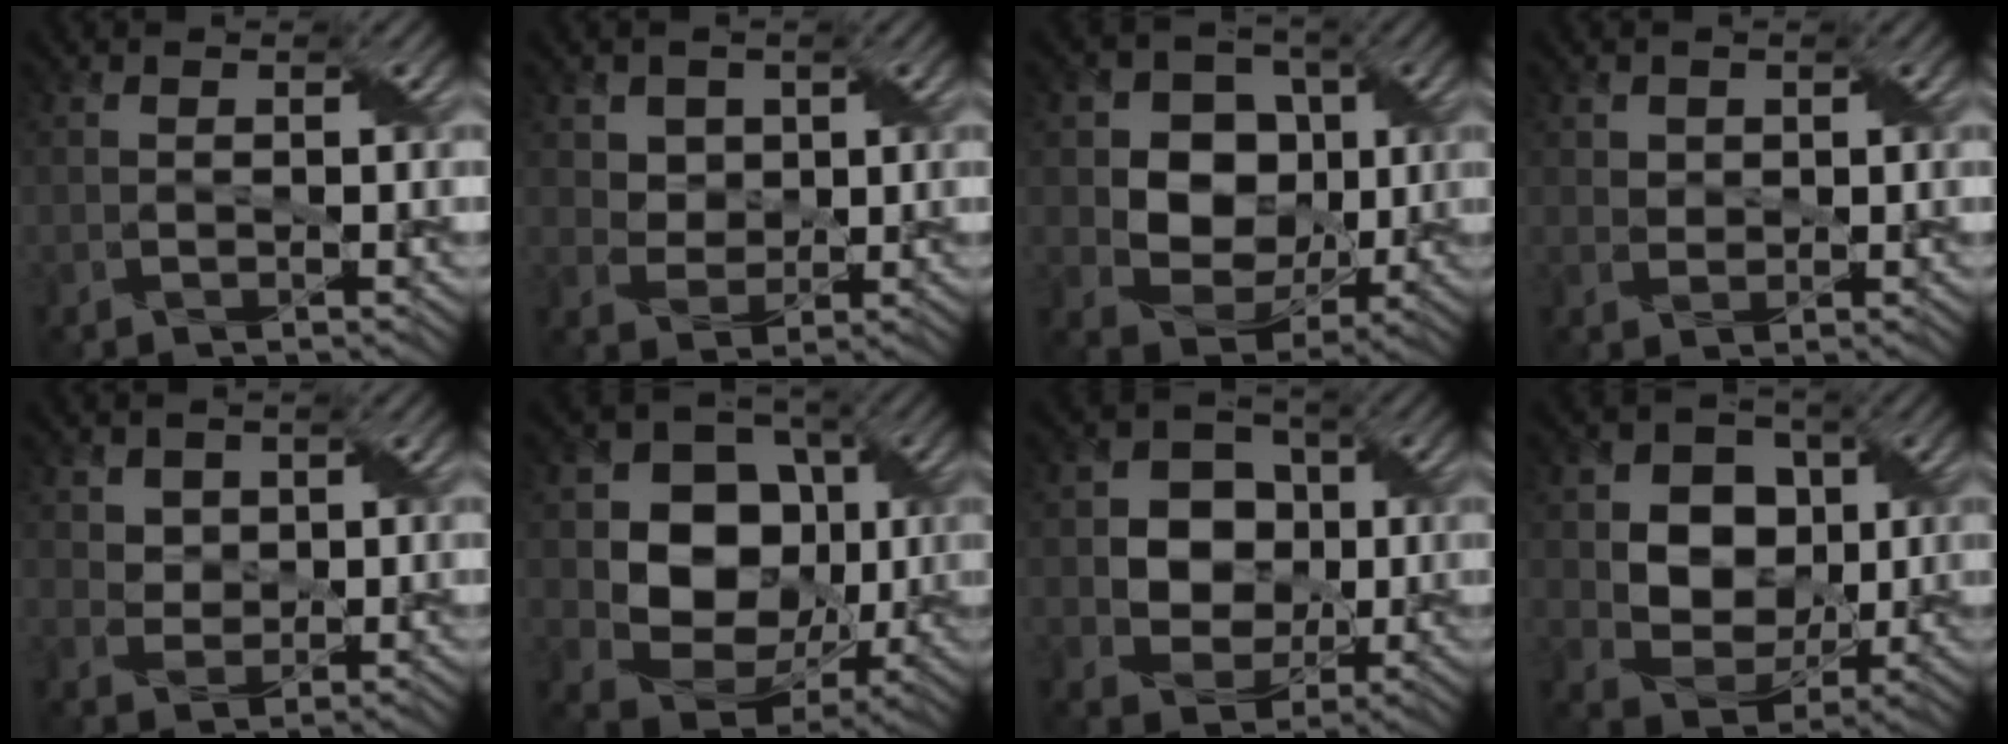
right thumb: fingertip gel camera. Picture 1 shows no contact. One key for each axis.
{"total": 4.0, "fx": 2.0, "fy": 3.2, "fz": 1.3, "tx": -0.056, "ty": -0.016, "tz": 0.055}
{"total": 9.5, "fx": 0.7, "fy": 8.0, "fz": 5.1, "tx": -0.111, "ty": -0.005, "tz": 0.002}
{"total": 1.7, "fx": 0.9, "fy": 1.3, "fz": 0.4, "tx": -0.016, "ty": -0.002, "tz": 0.018}
{"total": 3.3, "fx": 1.8, "fy": 2.6, "fz": 1.0, "tx": -0.041, "ty": -0.012, "tz": 0.044}
{"total": 11.8, "fx": 0.7, "fy": 9.6, "fz": 6.8, "tx": -0.131, "ty": -0.007, "tz": 0.003}
{"total": 8.0, "fx": 0.3, "fy": 7.0, "fz": 4.0, "tx": -0.090, "ty": 0.006, "tz": -0.007}
{"total": 9.0, "fx": 1.1, "fy": 7.4, "fz": 5.0, "tx": -0.115, "ty": -0.002, "tz": 0.011}